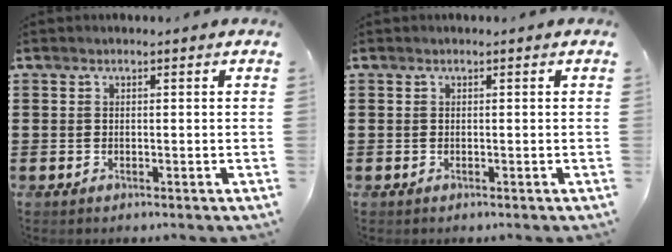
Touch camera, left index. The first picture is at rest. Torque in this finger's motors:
{"motor_torque": [0.00, -0.01, 0.00, 0.00]}